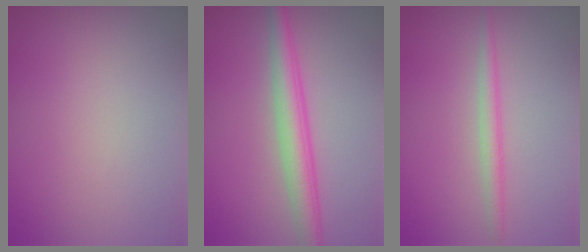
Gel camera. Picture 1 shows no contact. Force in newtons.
{"total": 3.7, "press": 3.7, "slide": 0.1}
{"total": 1.6, "press": 1.6, "slide": 0.1}